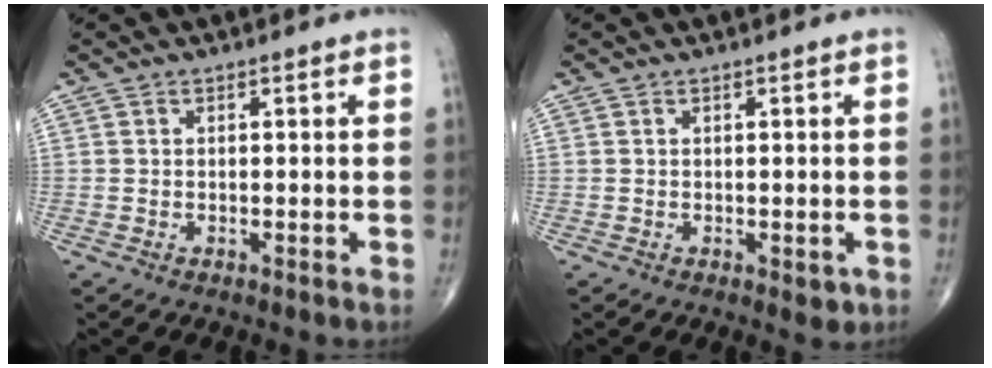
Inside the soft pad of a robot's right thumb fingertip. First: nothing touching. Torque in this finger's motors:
{"motor_torque": [0.57, 0.27, 0.02, 0.08, 0.06]}